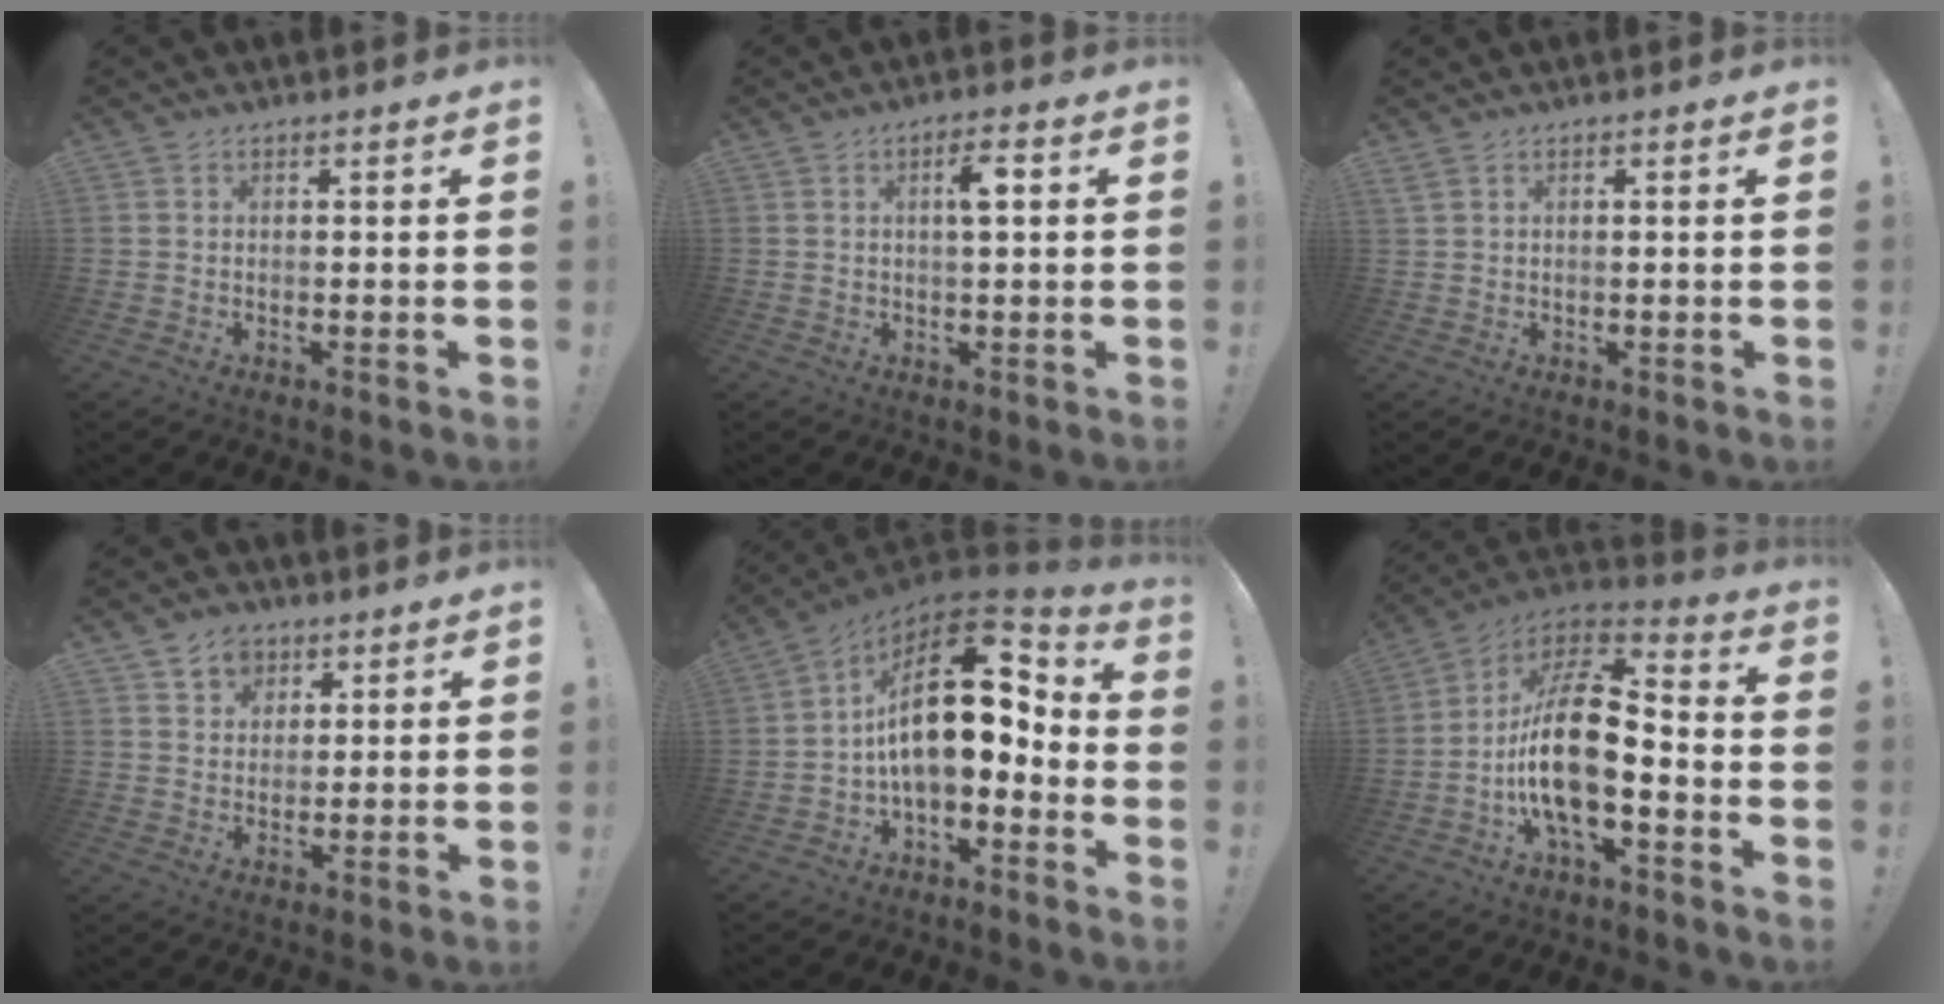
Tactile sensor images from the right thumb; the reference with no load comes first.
{"total": 4.9, "force": [1.0, 1.1, 4.7], "torque": [-0.072, 0.000, 0.008]}
{"total": 1.2, "force": [0.9, 0.3, 0.8], "torque": [-0.021, 0.002, 0.017]}
{"total": 6.3, "force": [3.6, 5.1, 1.0], "torque": [-0.010, -0.021, 0.069]}
{"total": 20.2, "force": [2.6, 9.9, 17.4], "torque": [-0.309, -0.002, 0.047]}
{"total": 19.8, "force": [-4.4, 8.8, 17.2], "torque": [-0.341, 0.025, -0.074]}